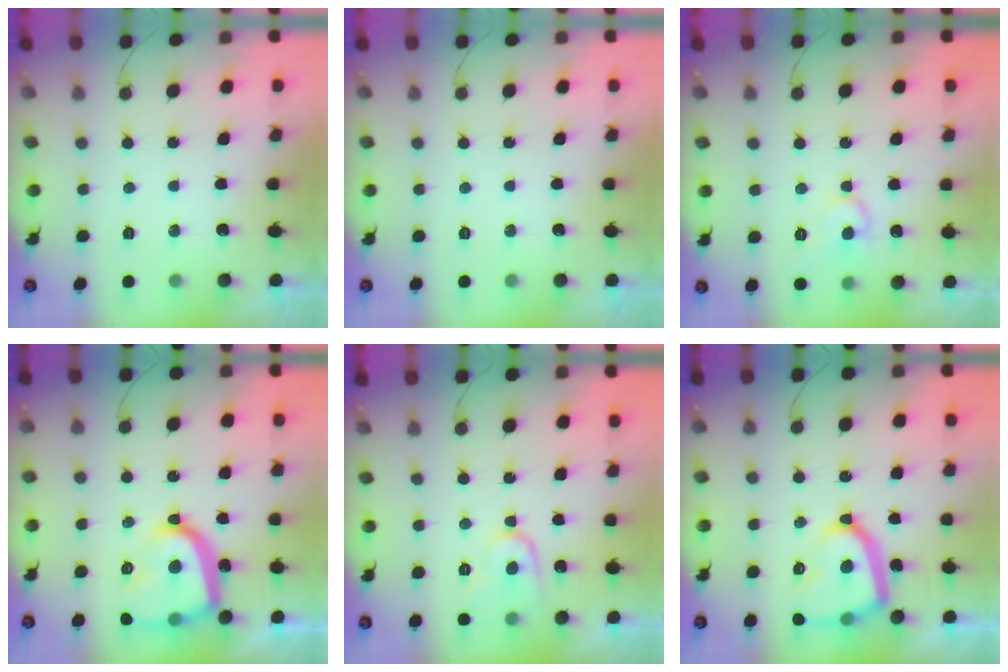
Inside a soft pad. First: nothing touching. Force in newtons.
{"total": 0.0}
{"total": 8.3, "press": 8.3, "slide": 0.8}
{"total": 17.4, "press": 17.3, "slide": 1.7}
{"total": 9.1, "press": 9.1, "slide": 0.9}
{"total": 15.1, "press": 15.1, "slide": 1.2}